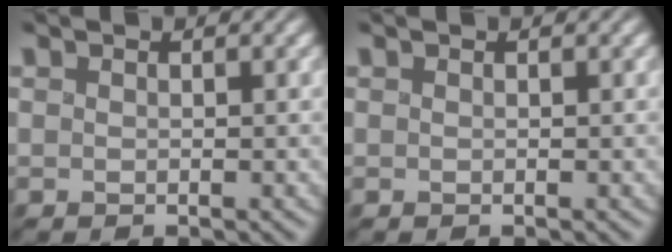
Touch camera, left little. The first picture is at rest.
{"total": 0.0}